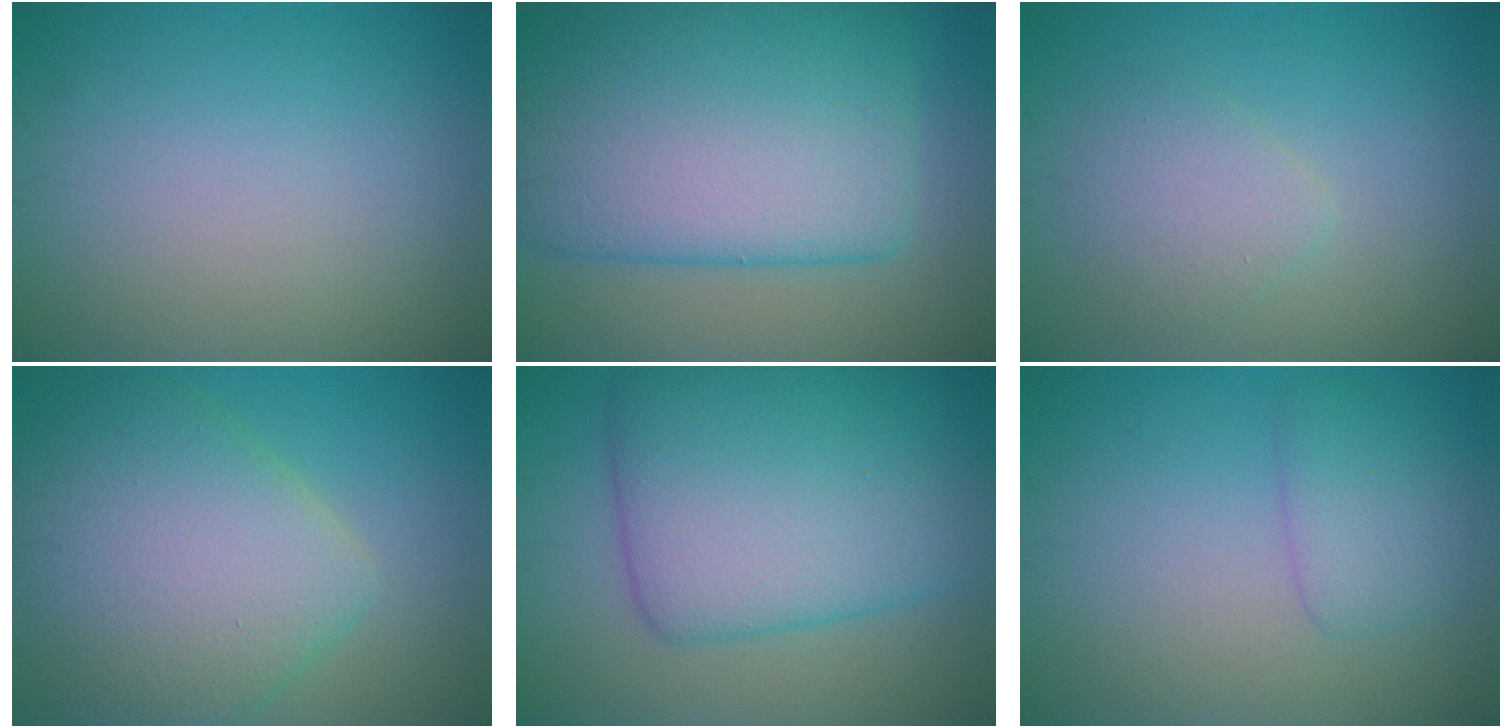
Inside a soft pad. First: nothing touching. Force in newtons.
{"total": 14.8, "press": 14.8, "slide": 0.4}
{"total": 2.4, "press": 2.4, "slide": 0.2}
{"total": 9.3, "press": 9.3, "slide": 0.3}
{"total": 10.5, "press": 10.5, "slide": 0.1}
{"total": 2.6, "press": 2.6, "slide": 0.1}